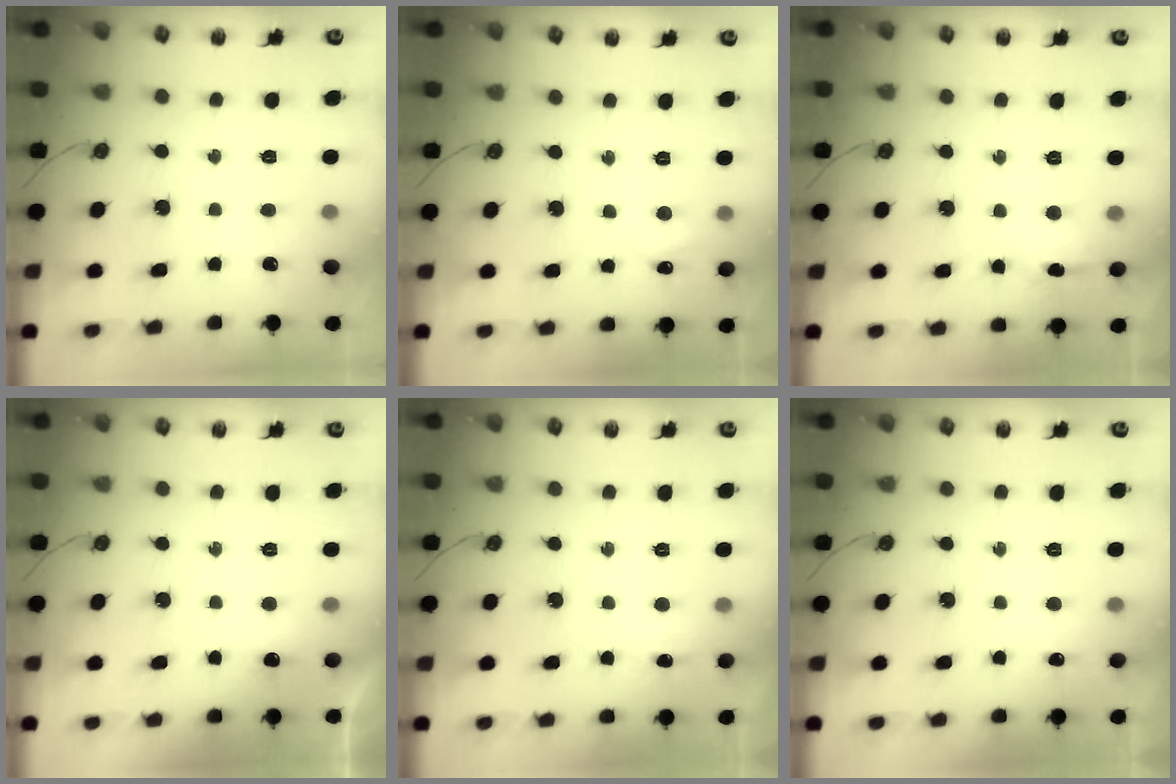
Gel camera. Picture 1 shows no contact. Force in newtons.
{"total": 2.8, "press": 2.8, "slide": 0.3}
{"total": 6.9, "press": 6.8, "slide": 1.0}
{"total": 13.2, "press": 4.5, "slide": 12.4}
{"total": 3.9, "press": 3.9, "slide": 0.5}
{"total": 3.6, "press": 3.6, "slide": 0.5}